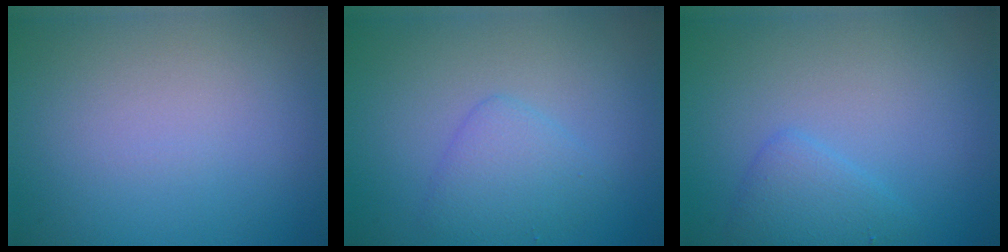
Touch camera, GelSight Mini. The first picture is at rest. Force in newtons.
{"total": 2.5, "press": 2.5, "slide": 0.1}
{"total": 2.0, "press": 2.0, "slide": 0.1}